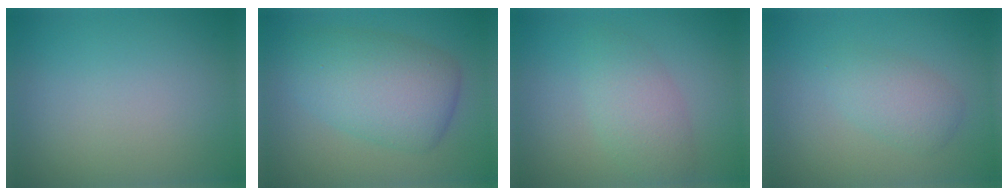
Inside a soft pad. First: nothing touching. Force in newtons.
{"total": 6.9, "press": 6.9, "slide": 0.2}
{"total": 3.3, "press": 3.3, "slide": 0.0}
{"total": 2.7, "press": 2.7, "slide": 0.1}